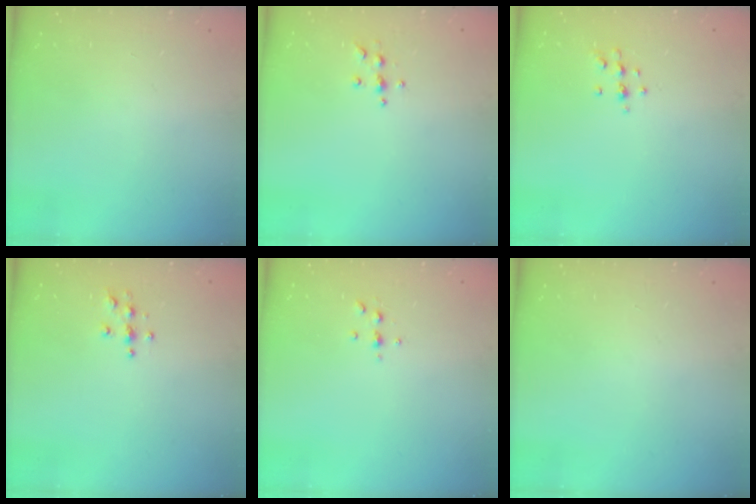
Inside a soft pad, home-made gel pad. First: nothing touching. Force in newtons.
{"total": 5.6, "press": 5.6, "slide": 0.7}
{"total": 6.9, "press": 6.8, "slide": 1.2}
{"total": 3.9, "press": 3.8, "slide": 0.4}
{"total": 3.9, "press": 3.9, "slide": 0.6}
{"total": 0.0}